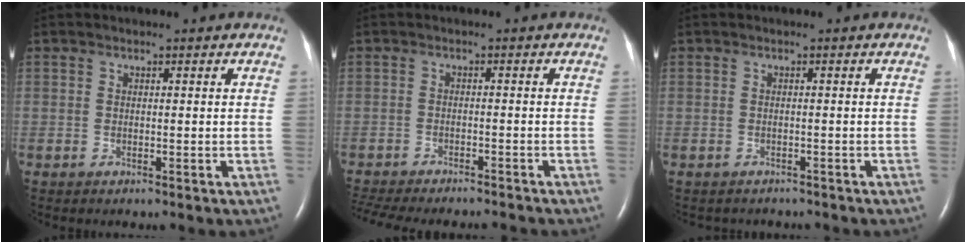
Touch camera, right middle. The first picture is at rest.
{"total": 15.7, "force": [-14.0, 3.0, 6.3], "torque": [-0.148, -0.024, -0.189]}
{"total": 3.1, "force": [-2.8, 1.3, 0.4], "torque": [-0.011, -0.001, -0.032]}